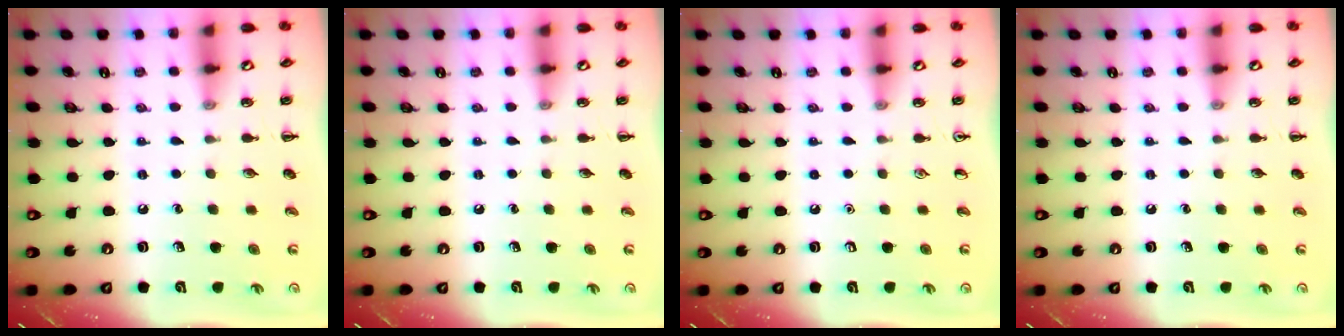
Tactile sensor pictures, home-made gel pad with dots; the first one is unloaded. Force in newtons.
{"total": 0.0}
{"total": 0.0}
{"total": 0.0}